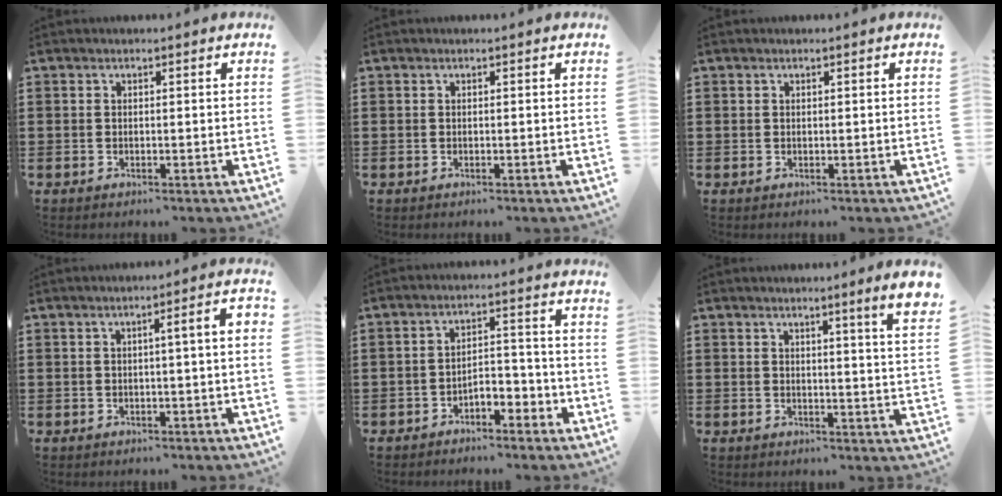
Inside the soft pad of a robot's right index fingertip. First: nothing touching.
{"total": 0.0}
{"total": 0.6, "force": [0.3, 0.5, 0.0], "torque": [-0.001, 0.002, 0.006]}
{"total": 2.7, "force": [-0.2, -0.1, 2.7], "torque": [-0.047, -0.003, -0.007]}
{"total": 3.3, "force": [-2.4, 1.5, 1.6], "torque": [-0.033, 0.009, -0.050]}
{"total": 4.1, "force": [2.9, -1.0, 2.7], "torque": [-0.043, -0.021, 0.044]}